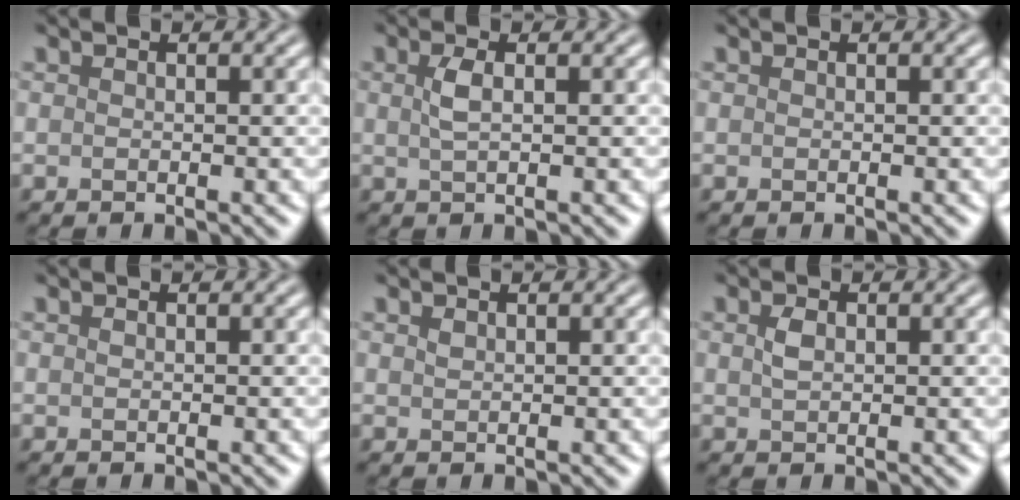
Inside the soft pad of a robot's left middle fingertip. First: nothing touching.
{"total": 1.7, "force": [0.5, 0.6, 1.6], "torque": [-0.035, 0.004, 0.009]}
{"total": 0.0}
{"total": 0.0}
{"total": 0.5, "force": [0.4, 0.3, 0.3], "torque": [-0.009, 0.000, 0.010]}
{"total": 1.3, "force": [0.4, 0.8, 0.9], "torque": [-0.022, 0.002, 0.009]}